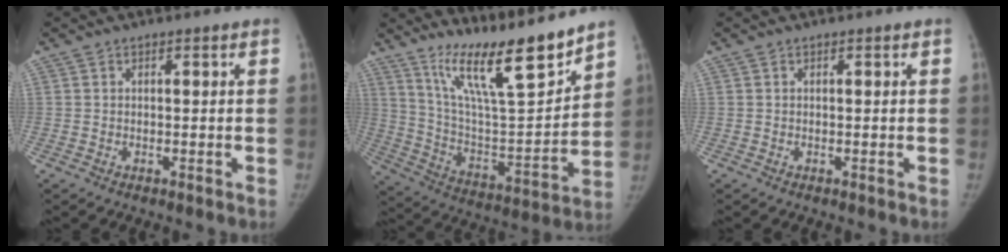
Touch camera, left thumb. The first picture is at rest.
{"total": 18.7, "force": [14.8, 2.7, 11.2], "torque": [-0.150, -0.098, 0.263]}
{"total": 0.0}